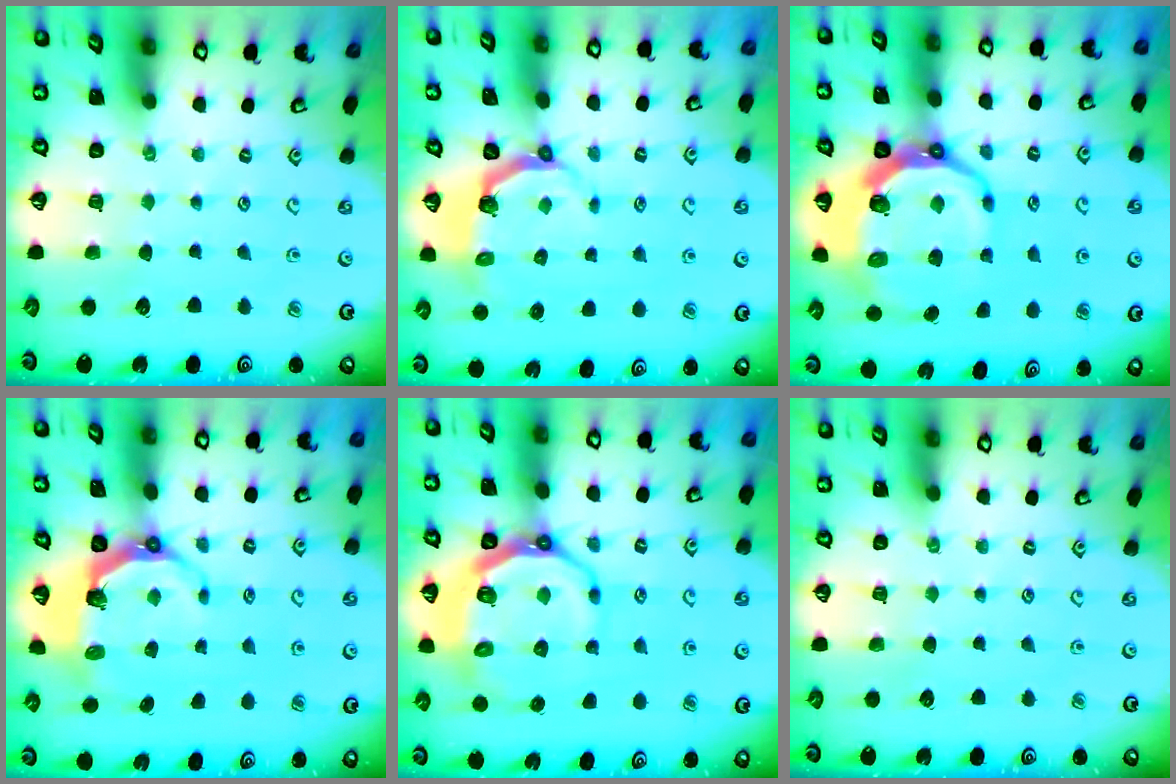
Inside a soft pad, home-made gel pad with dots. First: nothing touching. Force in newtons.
{"total": 4.3, "press": 2.9, "slide": 3.1}
{"total": 12.3, "press": 11.3, "slide": 4.8}
{"total": 6.2, "press": 4.7, "slide": 4.1}
{"total": 9.7, "press": 8.9, "slide": 3.9}
{"total": 0.0}